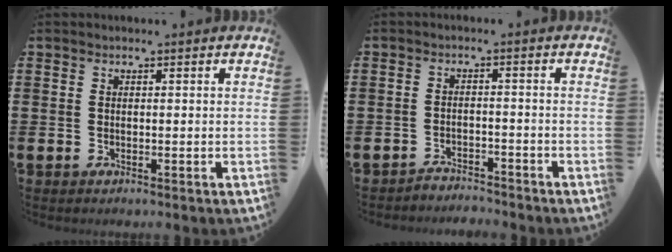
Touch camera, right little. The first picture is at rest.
{"total": 2.4, "force": [-2.4, 0.1, -0.4], "torque": [-0.001, 0.004, -0.054]}